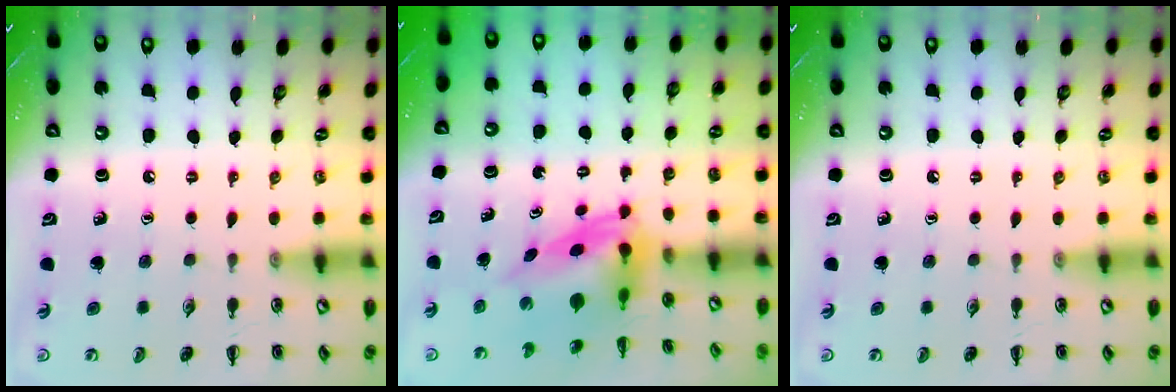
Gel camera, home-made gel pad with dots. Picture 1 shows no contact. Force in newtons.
{"total": 3.9, "press": 3.8, "slide": 1.0}
{"total": 0.0}